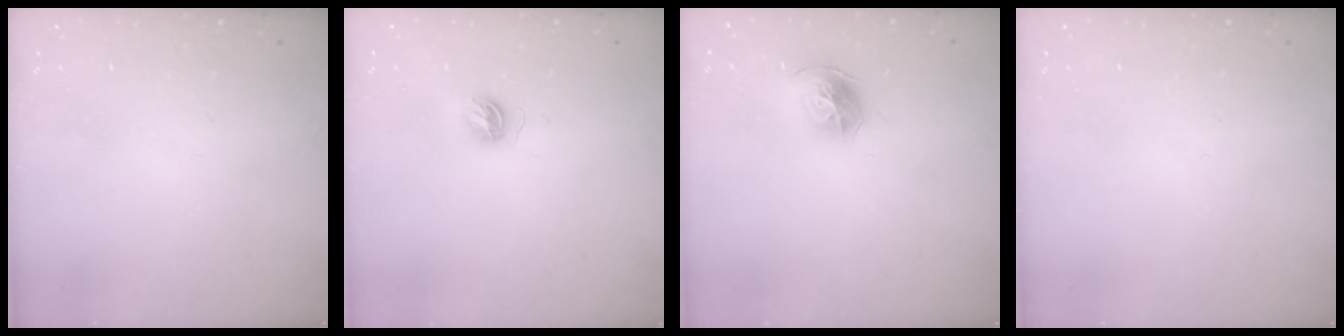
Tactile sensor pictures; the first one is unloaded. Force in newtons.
{"total": 4.6, "press": 4.6, "slide": 0.6}
{"total": 10.6, "press": 10.5, "slide": 1.2}
{"total": 0.0}